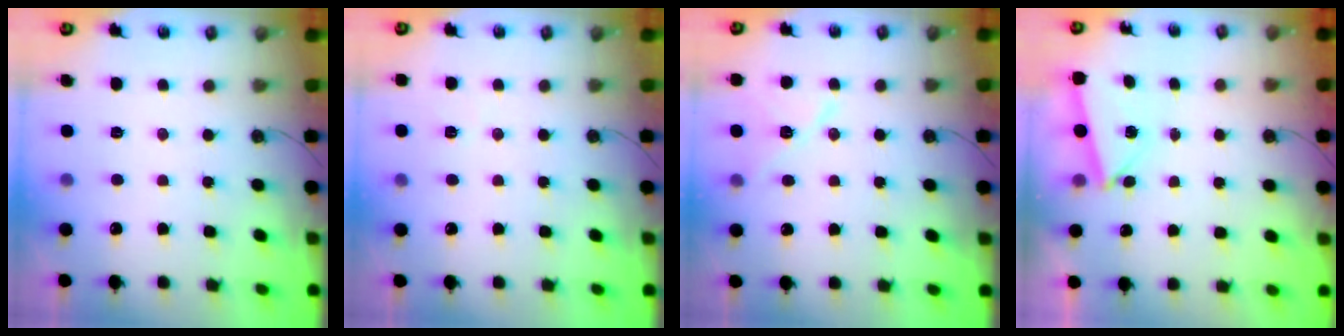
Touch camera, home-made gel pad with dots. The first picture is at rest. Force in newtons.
{"total": 2.6, "press": 2.5, "slide": 0.8}
{"total": 10.7, "press": 10.6, "slide": 0.5}
{"total": 3.9, "press": 3.2, "slide": 2.2}